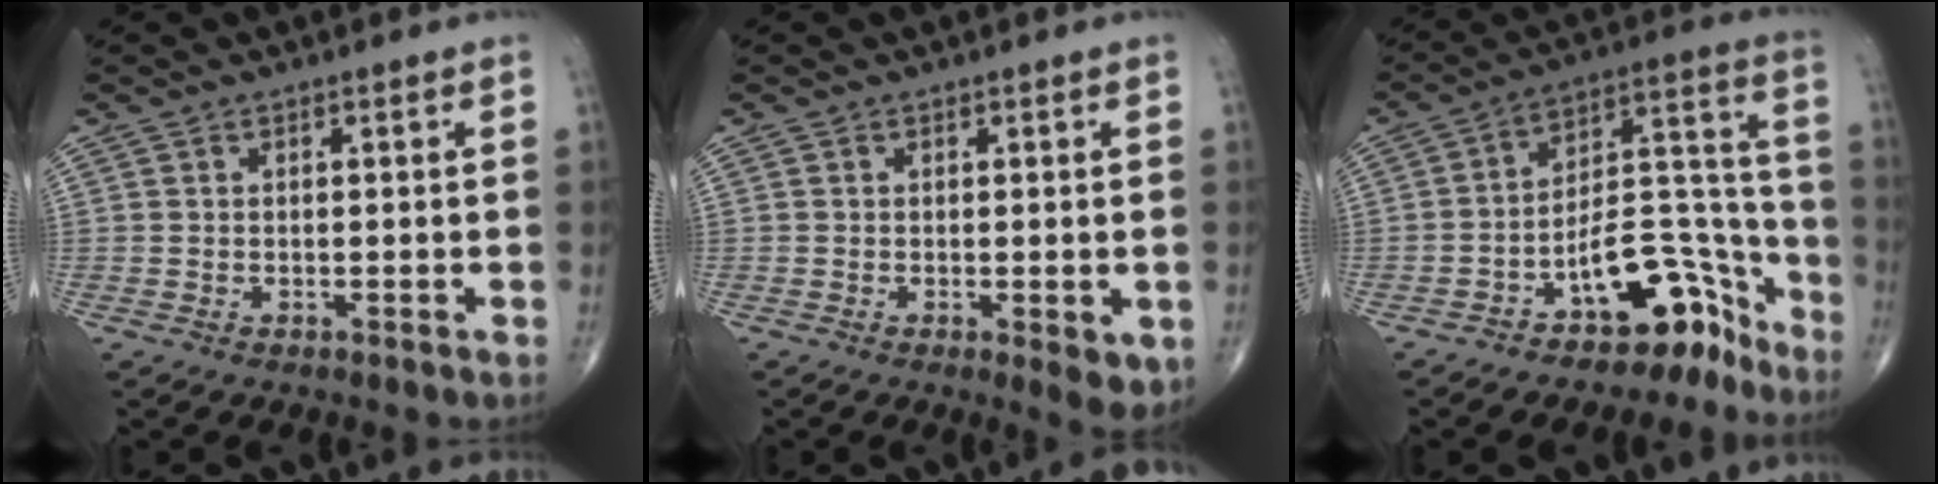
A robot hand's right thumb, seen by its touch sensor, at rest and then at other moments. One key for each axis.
{"total": 4.4, "fx": -1.1, "fy": 1.6, "fz": 4.0, "tx": -0.051, "ty": -0.012, "tz": -0.012}
{"total": 15.0, "fx": -9.8, "fy": 7.0, "fz": 8.9, "tx": -0.079, "ty": 0.121, "tz": -0.156}